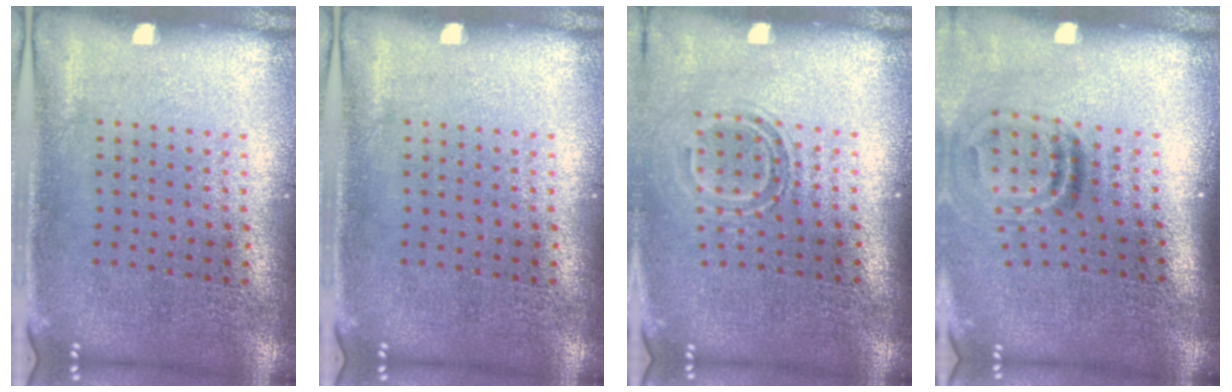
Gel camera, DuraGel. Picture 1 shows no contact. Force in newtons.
{"total": 0.0}
{"total": 1.6, "press": 1.0, "slide": 1.2}
{"total": 1.9, "press": 1.1, "slide": 1.5}